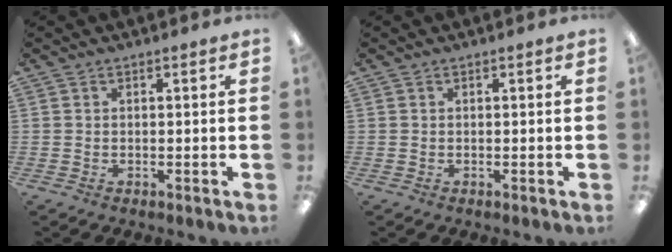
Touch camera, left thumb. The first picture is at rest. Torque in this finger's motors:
{"motor_torque": [0.00, 0.01, 0.00, 0.00, 0.00]}